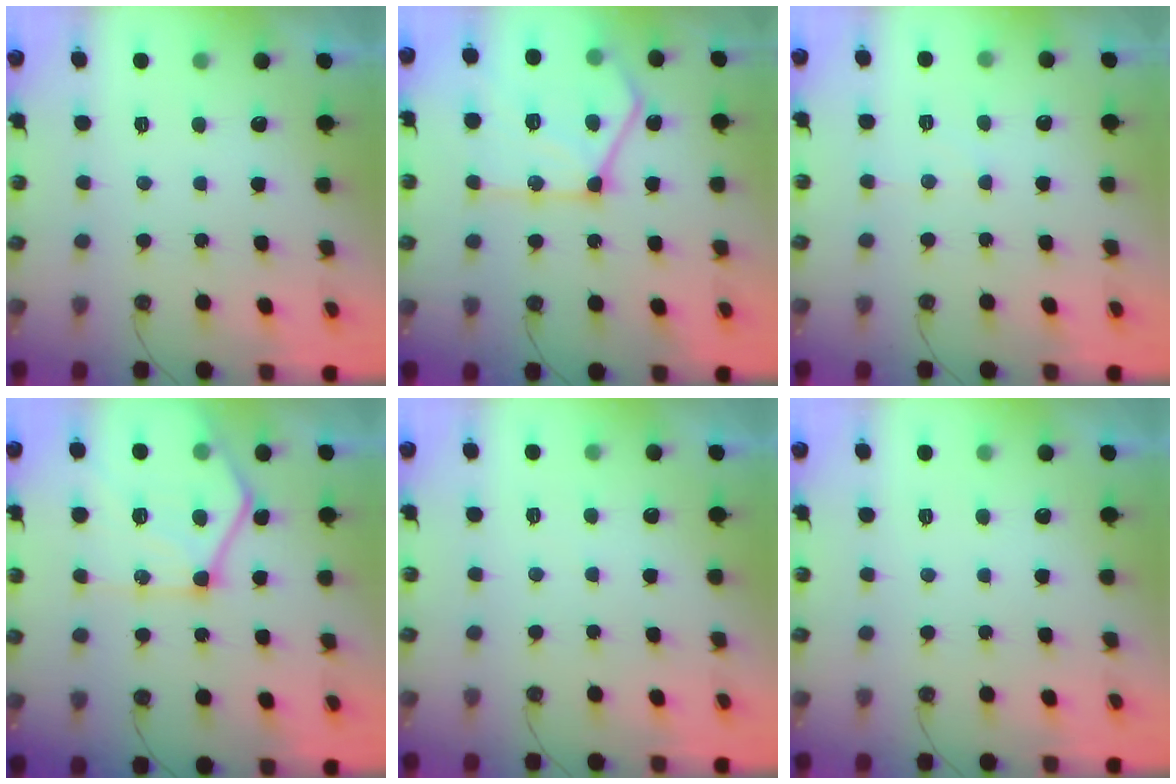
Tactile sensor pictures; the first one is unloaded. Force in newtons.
{"total": 20.0, "press": 19.9, "slide": 1.9}
{"total": 4.3, "press": 4.3, "slide": 0.7}
{"total": 19.8, "press": 19.8, "slide": 2.0}
{"total": 3.1, "press": 3.1, "slide": 0.4}
{"total": 0.0}